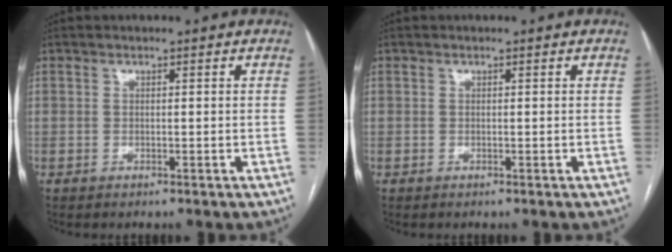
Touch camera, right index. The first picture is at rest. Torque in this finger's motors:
{"motor_torque": [0.00, 0.00, 0.00, 0.00]}